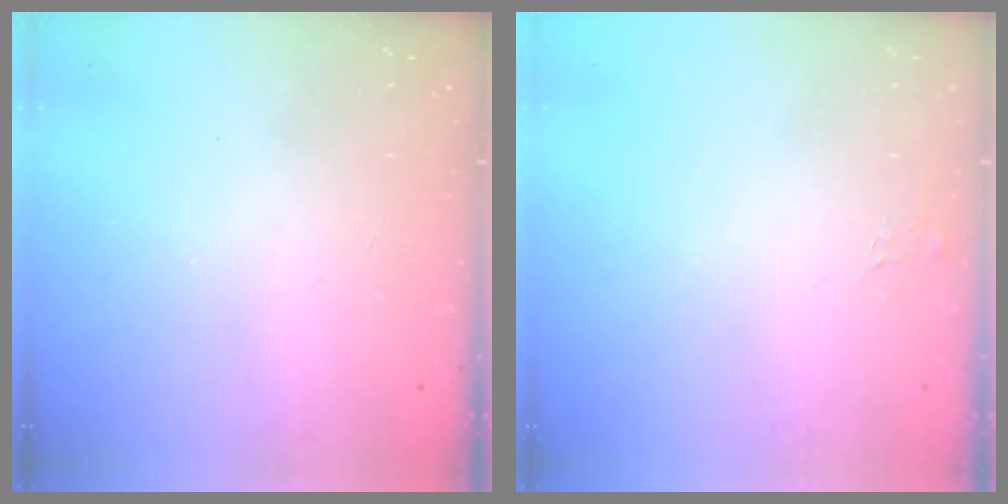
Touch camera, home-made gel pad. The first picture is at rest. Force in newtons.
{"total": 3.4, "press": 3.4, "slide": 0.4}